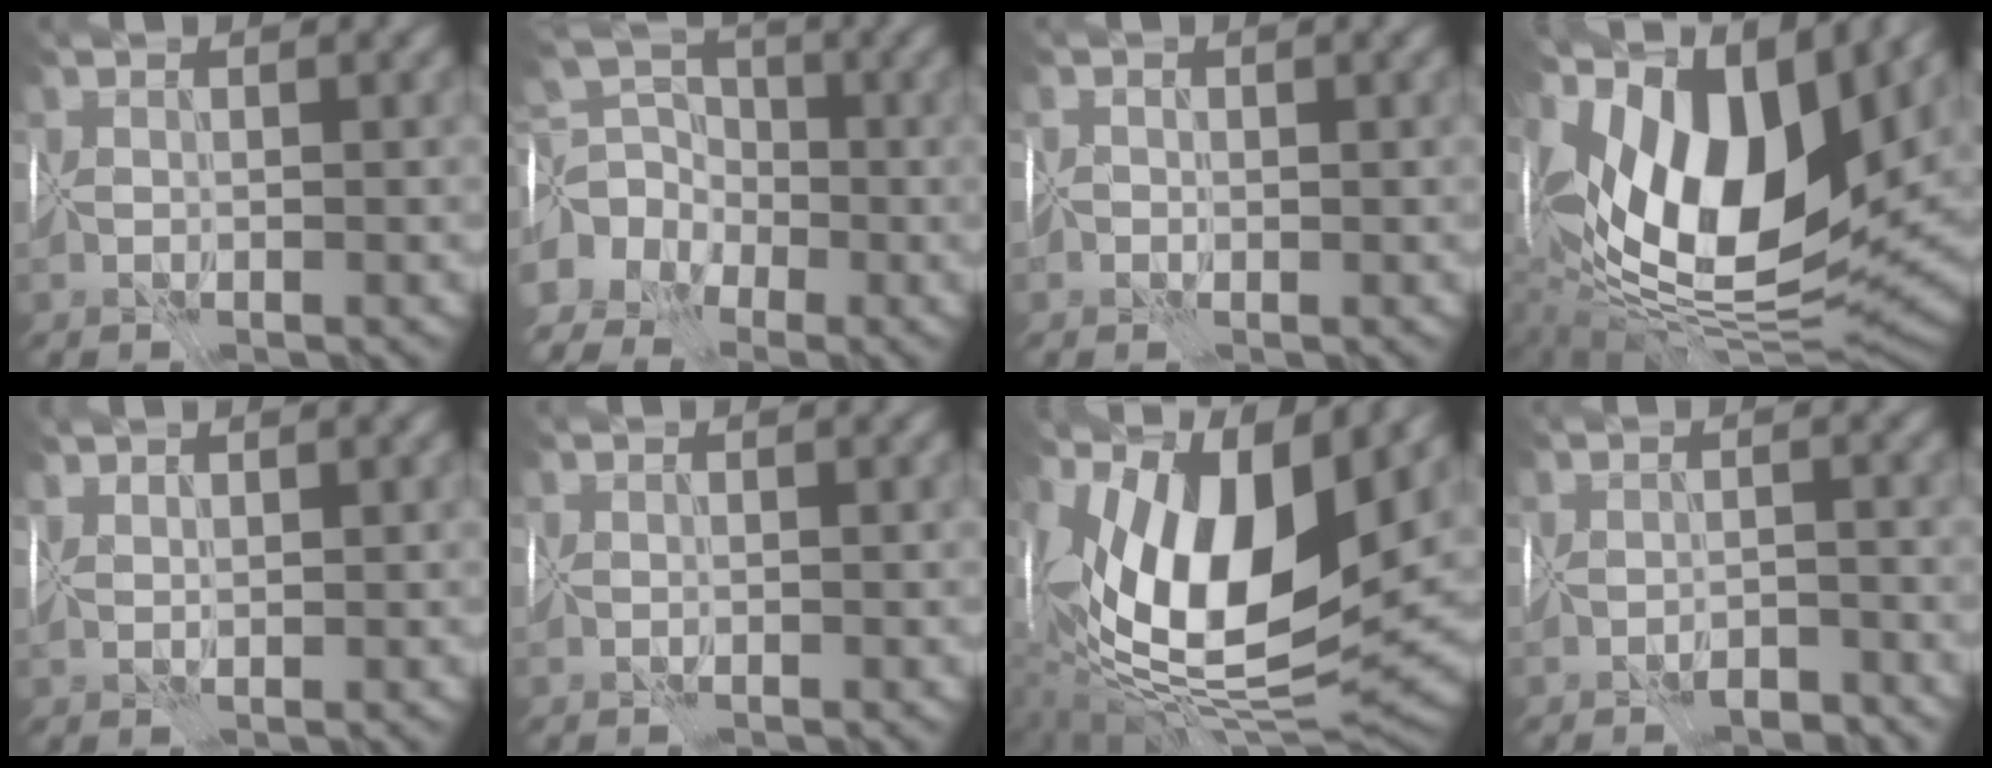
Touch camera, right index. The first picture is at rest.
{"total": 5.6, "force": [-2.5, 4.1, 3.0], "torque": [-0.055, 0.004, -0.062]}
{"total": 1.1, "force": [0.5, -0.3, -1.0], "torque": [0.028, 0.009, 0.009]}
{"total": 14.6, "force": [5.8, 6.9, 11.5], "torque": [-0.212, 0.015, 0.098]}
{"total": 2.2, "force": [2.0, -0.8, -0.6], "torque": [0.011, 0.011, 0.046]}
{"total": 0.0}
{"total": 14.4, "force": [4.8, 5.6, 12.3], "torque": [-0.217, 0.016, 0.081]}
{"total": 2.5, "force": [-2.4, 0.3, 0.7], "torque": [0.000, 0.005, -0.034]}